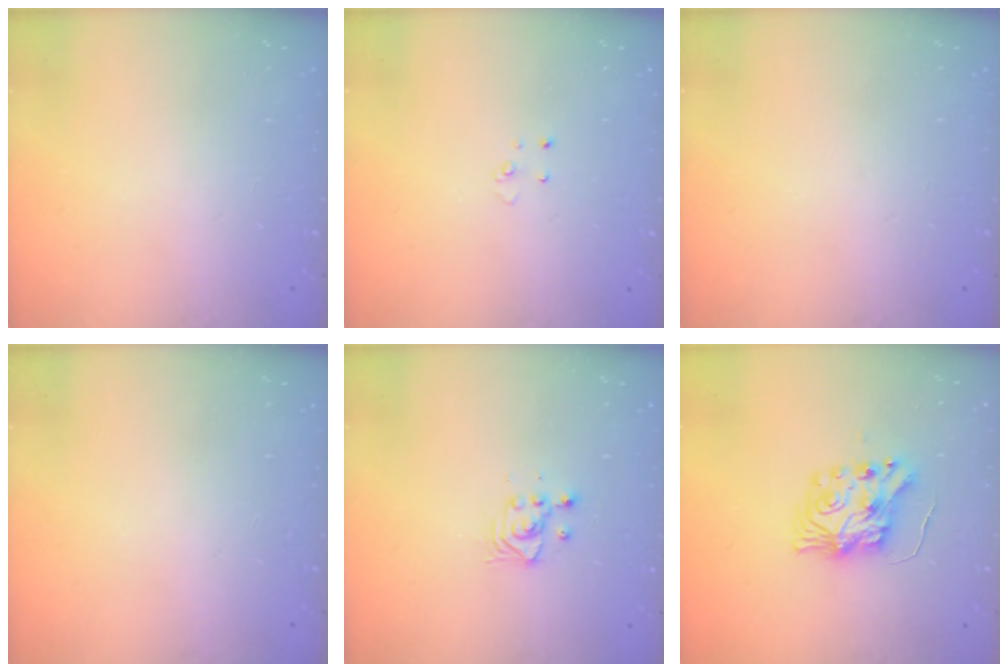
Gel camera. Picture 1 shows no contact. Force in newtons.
{"total": 2.5, "press": 2.5, "slide": 0.2}
{"total": 0.0}
{"total": 0.0}
{"total": 3.7, "press": 3.7, "slide": 0.3}
{"total": 8.7, "press": 8.6, "slide": 0.4}